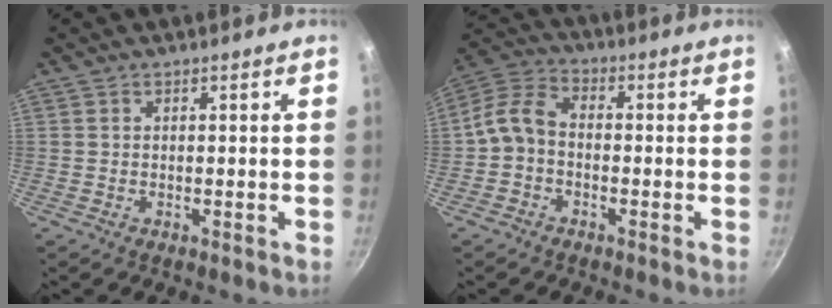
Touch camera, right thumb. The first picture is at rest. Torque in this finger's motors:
{"motor_torque": [-0.53, 0.36, -0.22, -0.25, 0.16]}